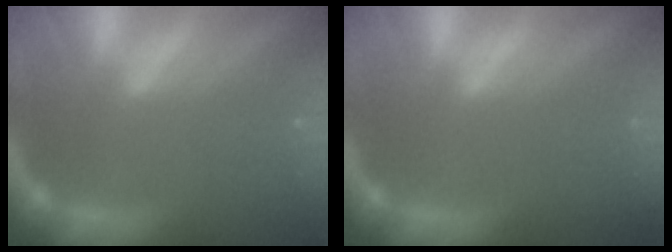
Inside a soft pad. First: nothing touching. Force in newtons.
{"total": 0.0}